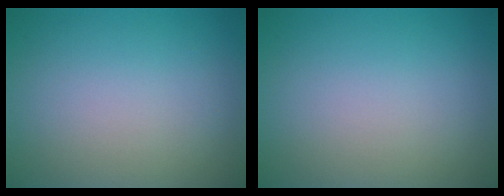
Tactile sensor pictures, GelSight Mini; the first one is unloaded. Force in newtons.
{"total": 0.0}